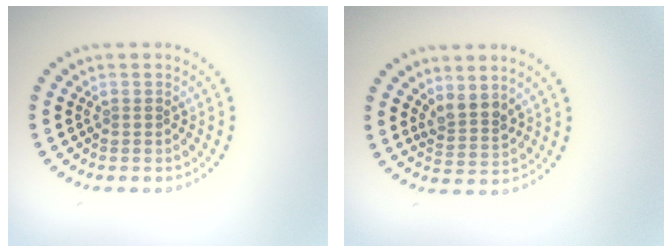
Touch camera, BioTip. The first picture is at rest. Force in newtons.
{"total": 2.2, "press": 1.9, "slide": 1.2}